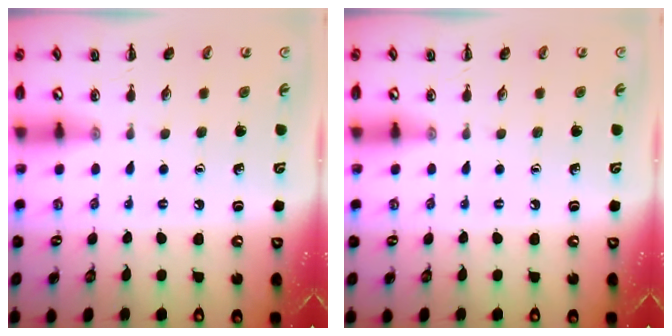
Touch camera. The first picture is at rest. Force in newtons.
{"total": 0.0}